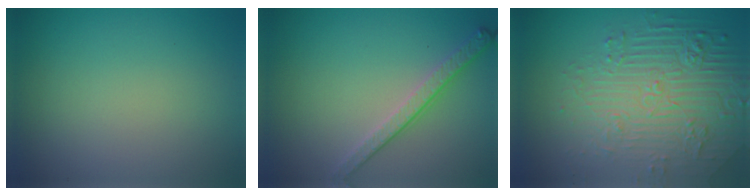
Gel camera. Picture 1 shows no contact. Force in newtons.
{"total": 2.9, "press": 2.5, "slide": 1.5}
{"total": 8.0, "press": 5.7, "slide": 5.6}